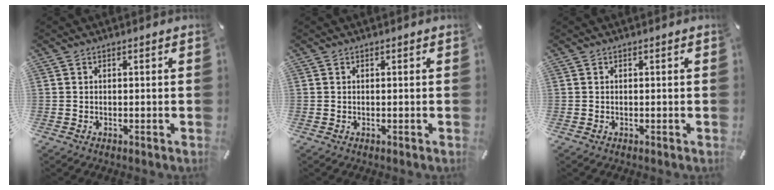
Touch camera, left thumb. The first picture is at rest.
{"total": 0.0}
{"total": 0.0}